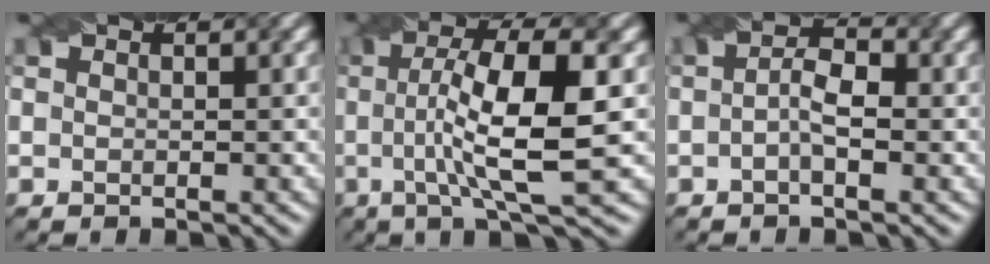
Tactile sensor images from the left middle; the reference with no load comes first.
{"total": 9.5, "force": [0.2, 2.2, 9.3], "torque": [-0.143, 0.013, 0.003]}
{"total": 2.7, "force": [-0.5, 0.9, 2.5], "torque": [-0.049, 0.004, -0.011]}